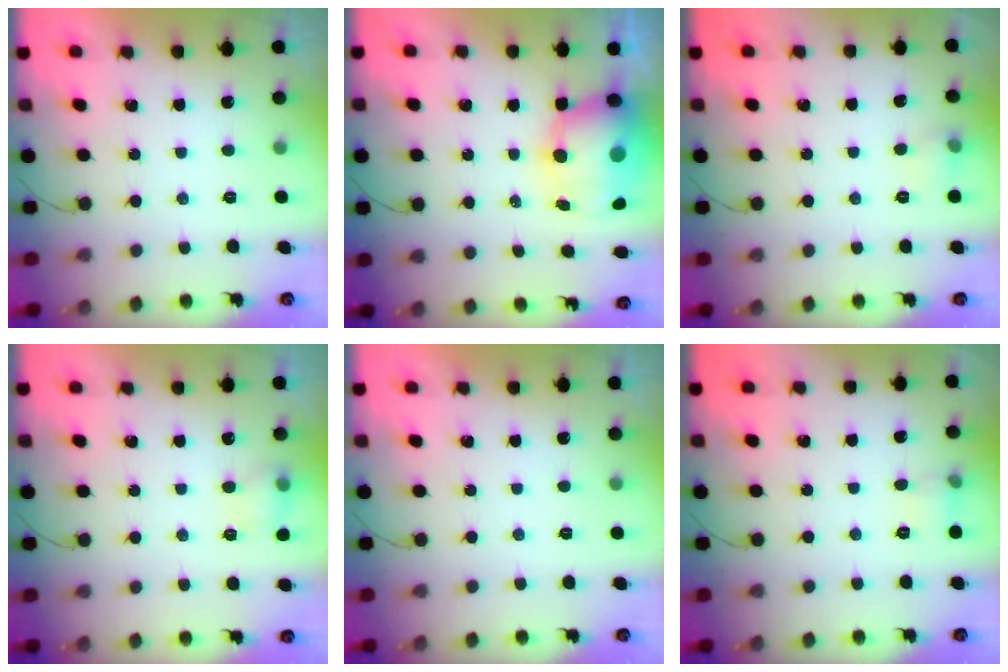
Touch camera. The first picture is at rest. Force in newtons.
{"total": 12.1, "press": 11.6, "slide": 3.3}
{"total": 5.5, "press": 5.4, "slide": 1.2}
{"total": 5.8, "press": 5.5, "slide": 1.6}
{"total": 0.0}
{"total": 5.4, "press": 5.2, "slide": 1.5}